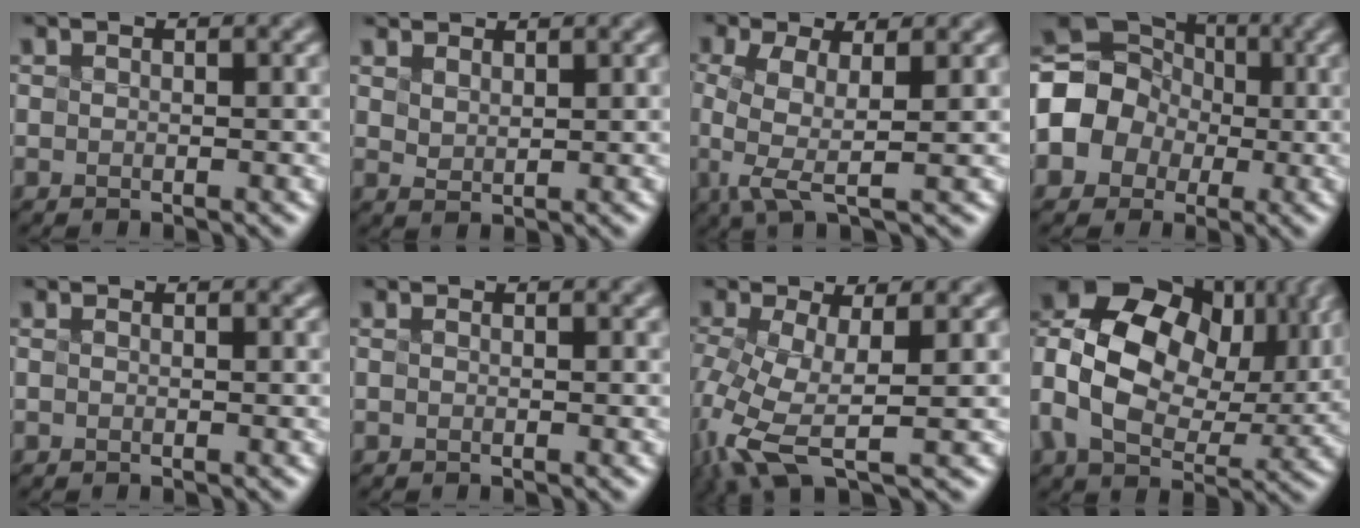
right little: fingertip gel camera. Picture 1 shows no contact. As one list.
[{"total": 1.9, "force": [0.8, -1.1, -1.3], "torque": [0.001, -0.008, 0.048]}, {"total": 2.4, "force": [-1.5, -0.3, 1.9], "torque": [-0.068, -0.017, -0.001]}, {"total": 6.8, "force": [-2.5, 6.1, 1.9], "torque": [-0.052, -0.014, -0.041]}, {"total": 1.0, "force": [-0.8, -0.4, -0.6], "torque": [0.009, -0.012, -0.007]}, {"total": 1.9, "force": [-1.2, -0.9, -1.2], "torque": [0.005, -0.017, -0.002]}, {"total": 5.4, "force": [-3.5, 0.5, 4.1], "torque": [-0.124, -0.025, -0.040]}, {"total": 11.7, "force": [2.1, 8.8, 7.4], "torque": [-0.168, 0.015, 0.061]}]